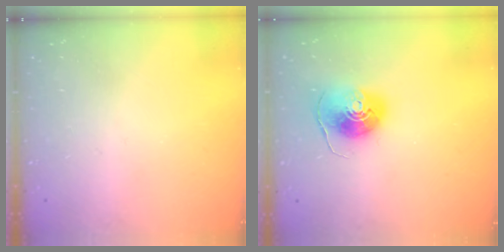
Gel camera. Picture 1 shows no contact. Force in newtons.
{"total": 8.8, "press": 8.8, "slide": 0.6}